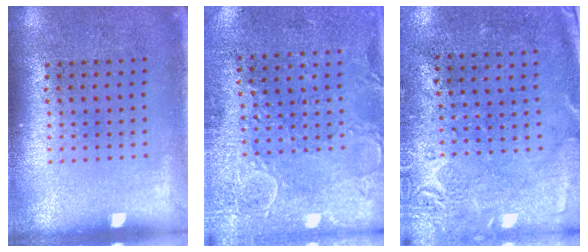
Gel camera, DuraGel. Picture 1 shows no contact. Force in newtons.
{"total": 2.8, "press": 2.5, "slide": 1.2}
{"total": 2.7, "press": 2.2, "slide": 1.6}